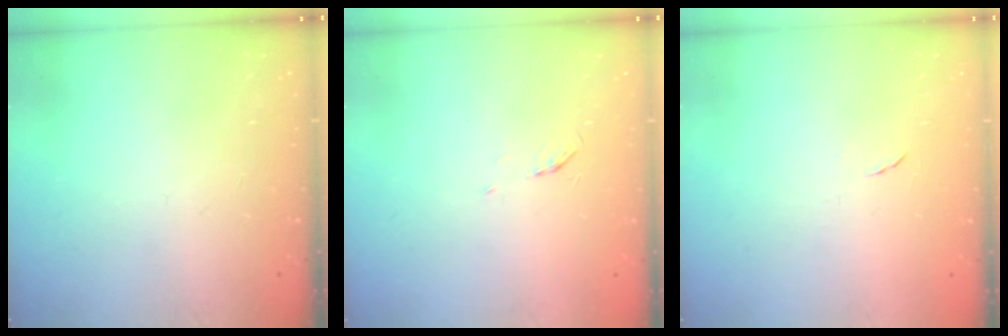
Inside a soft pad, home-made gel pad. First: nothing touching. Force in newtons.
{"total": 3.5, "press": 3.4, "slide": 0.5}
{"total": 4.2, "press": 4.2, "slide": 0.5}